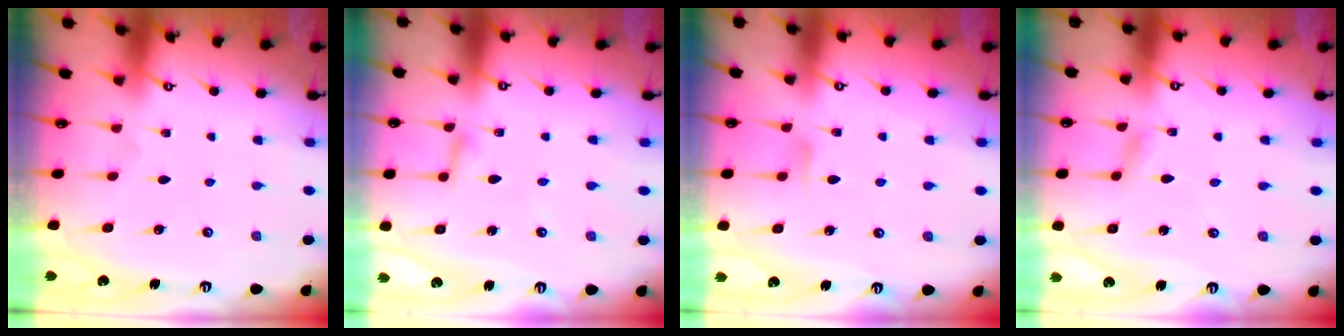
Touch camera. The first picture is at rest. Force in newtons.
{"total": 2.4, "press": 2.4, "slide": 0.1}
{"total": 4.8, "press": 4.8, "slide": 0.7}
{"total": 2.2, "press": 2.2, "slide": 0.1}